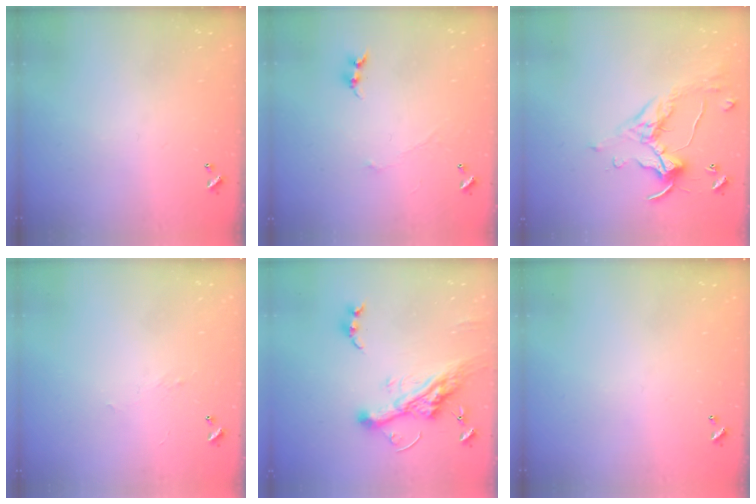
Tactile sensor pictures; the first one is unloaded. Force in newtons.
{"total": 0.0}
{"total": 1.5, "press": 1.5, "slide": 0.2}
{"total": 2.2, "press": 2.0, "slide": 0.8}
{"total": 12.9, "press": 12.8, "slide": 1.9}
{"total": 0.0}